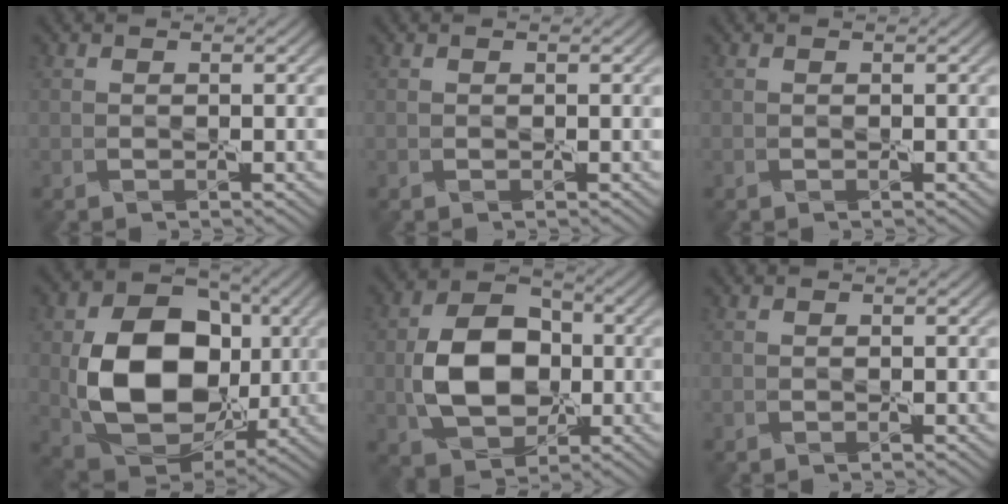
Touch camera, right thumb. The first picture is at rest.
{"total": 0.0}
{"total": 0.0}
{"total": 15.0, "force": [0.2, 11.0, 10.1], "torque": [-0.187, -0.010, 0.011]}
{"total": 10.2, "force": [-0.7, 7.3, 7.1], "torque": [-0.146, 0.004, -0.017]}
{"total": 0.0}